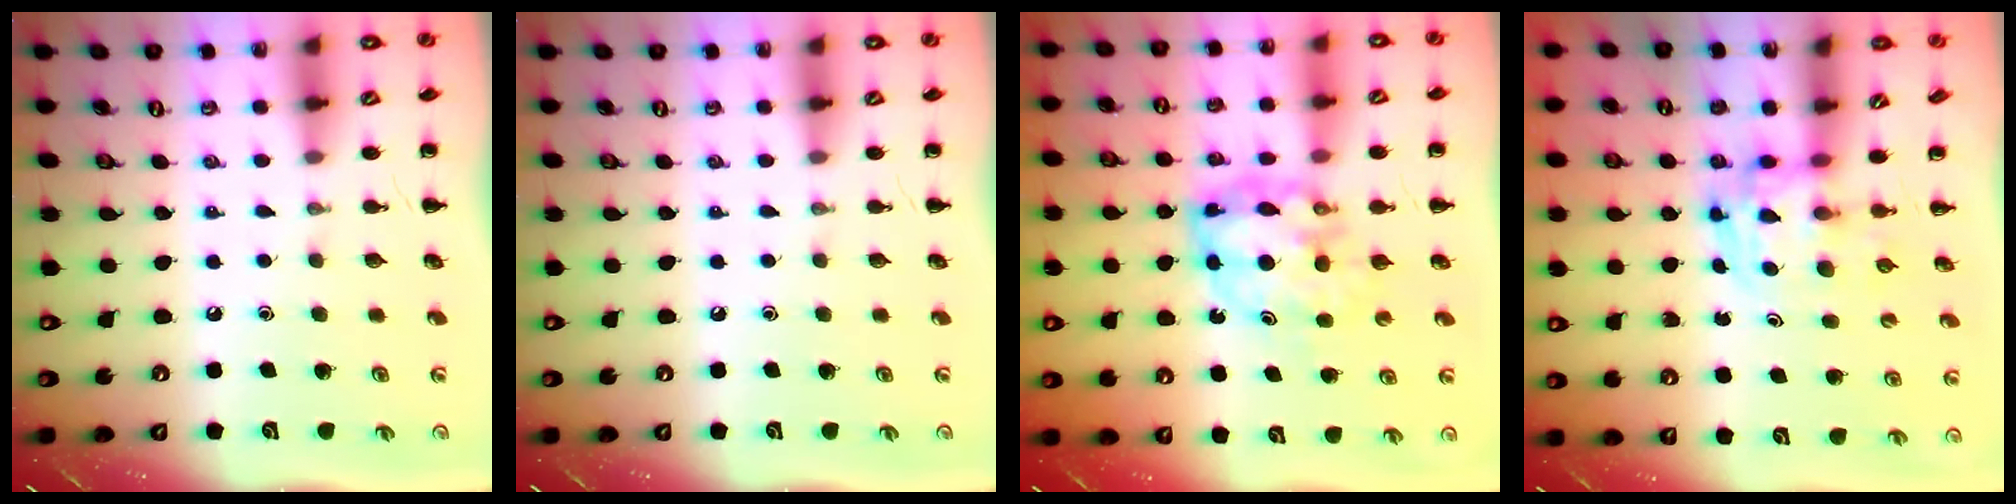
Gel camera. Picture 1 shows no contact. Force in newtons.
{"total": 0.0}
{"total": 7.0, "press": 6.8, "slide": 1.8}
{"total": 3.6, "press": 3.5, "slide": 0.6}